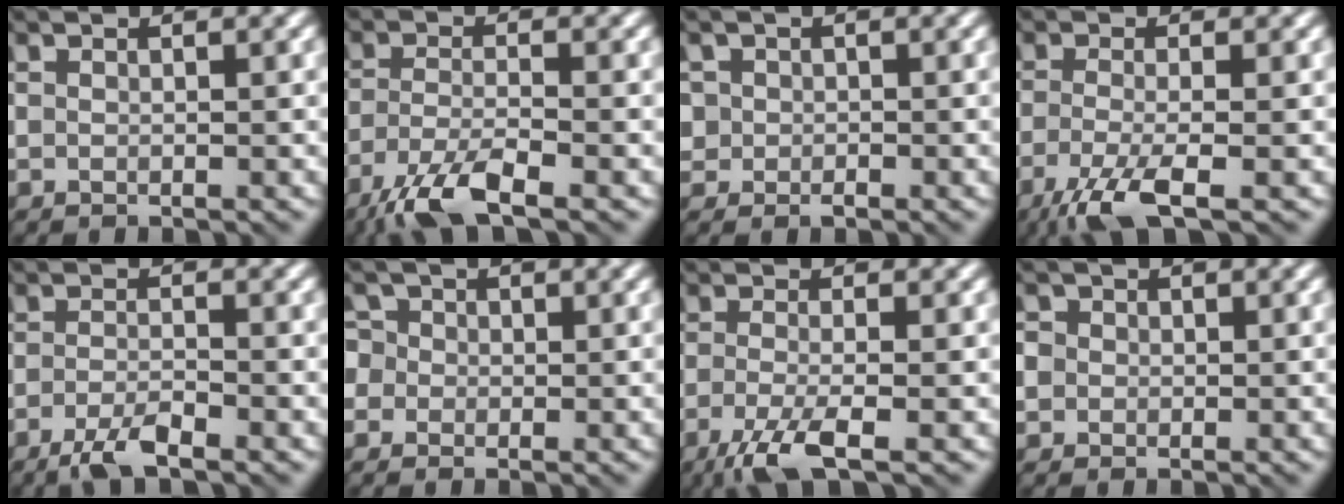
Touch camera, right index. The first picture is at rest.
{"total": 5.9, "force": [-4.3, 1.3, 3.9], "torque": [-0.090, -0.003, -0.086]}
{"total": 1.3, "force": [-0.1, 1.3, -0.1], "torque": [0.006, 0.002, -0.005]}
{"total": 4.9, "force": [-2.8, 1.0, 3.8], "torque": [-0.081, -0.001, -0.065]}
{"total": 2.9, "force": [-2.2, 0.4, 1.9], "torque": [-0.048, 0.002, -0.049]}
{"total": 3.3, "force": [-0.4, 3.1, 1.1], "torque": [-0.028, 0.027, -0.033]}
{"total": 4.3, "force": [-2.5, 0.9, 3.4], "torque": [-0.073, -0.001, -0.058]}
{"total": 2.2, "force": [0.2, 2.1, 0.3], "torque": [0.000, 0.012, -0.011]}